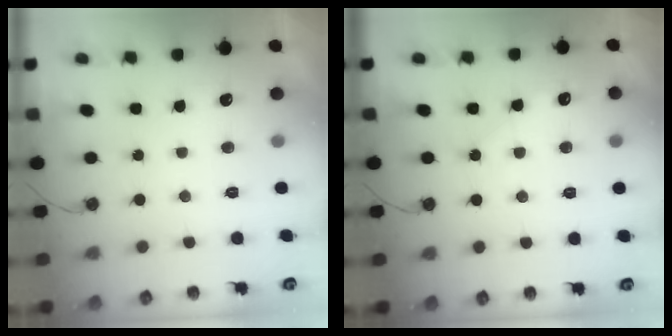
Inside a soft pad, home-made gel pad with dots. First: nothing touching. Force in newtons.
{"total": 4.4, "press": 4.4, "slide": 0.7}